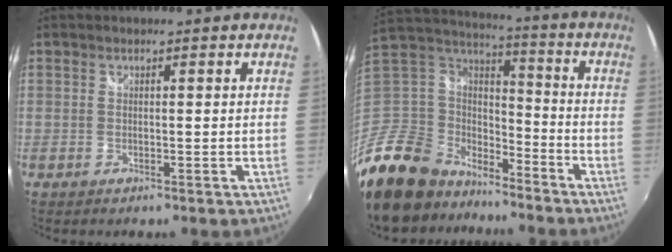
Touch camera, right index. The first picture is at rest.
{"total": 21.9, "force": [-15.7, 12.7, 8.4], "torque": [-0.215, 0.019, -0.275]}